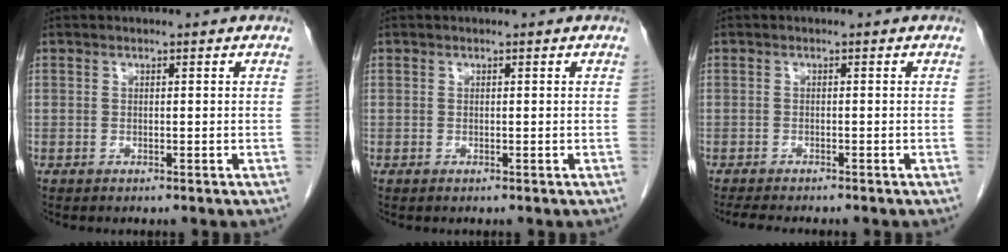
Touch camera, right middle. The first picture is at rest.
{"total": 0.0}
{"total": 4.9, "force": [-4.3, 0.7, 2.4], "torque": [-0.034, -0.011, -0.063]}